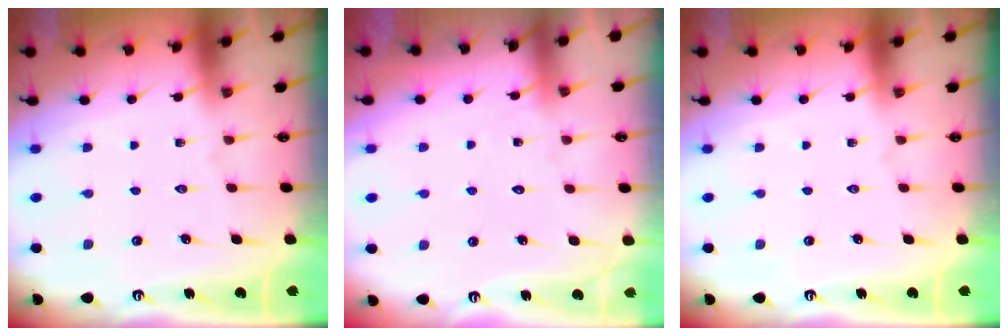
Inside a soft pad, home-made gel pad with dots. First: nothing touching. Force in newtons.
{"total": 4.2, "press": 4.2, "slide": 0.4}
{"total": 0.0}